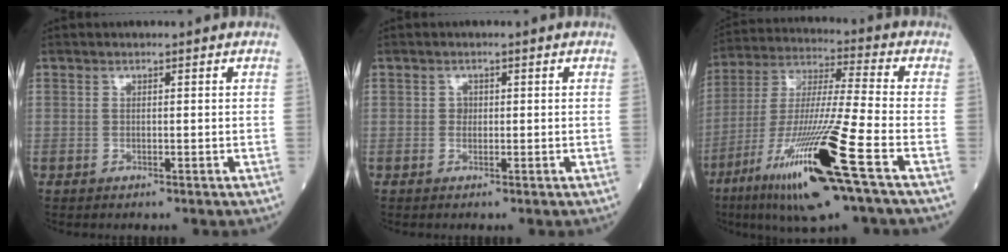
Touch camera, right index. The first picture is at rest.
{"total": 0.8, "force": [0.1, 0.8, 0.3], "torque": [-0.003, 0.004, 0.004]}
{"total": 19.6, "force": [-9.2, 0.0, 17.3], "torque": [-0.355, -0.041, -0.169]}